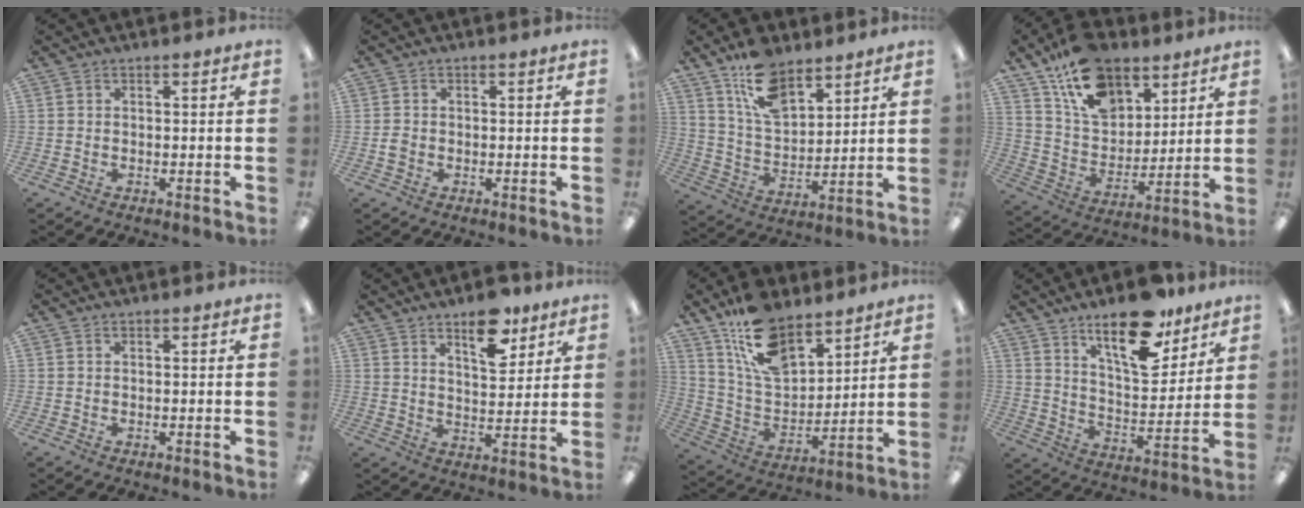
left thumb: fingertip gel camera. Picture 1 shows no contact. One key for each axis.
{"total": 1.4, "fx": -0.3, "fy": 1.2, "fz": 0.7, "tx": -0.012, "ty": 0.004, "tz": -0.007}
{"total": 13.5, "fx": 9.6, "fy": 6.5, "fz": 7.1, "tx": -0.131, "ty": -0.042, "tz": 0.176}
{"total": 17.9, "fx": 11.9, "fy": 10.3, "fz": 8.5, "tx": -0.156, "ty": -0.056, "tz": 0.222}
{"total": 0.0}
{"total": 10.4, "fx": 7.0, "fy": 4.7, "fz": 6.1, "tx": -0.074, "ty": -0.037, "tz": 0.114}
{"total": 16.4, "fx": 11.6, "fy": 7.8, "fz": 8.6, "tx": -0.169, "ty": -0.056, "tz": 0.215}
{"total": 16.7, "fx": 11.8, "fy": 6.6, "fz": 9.8, "tx": -0.148, "ty": -0.068, "tz": 0.200}